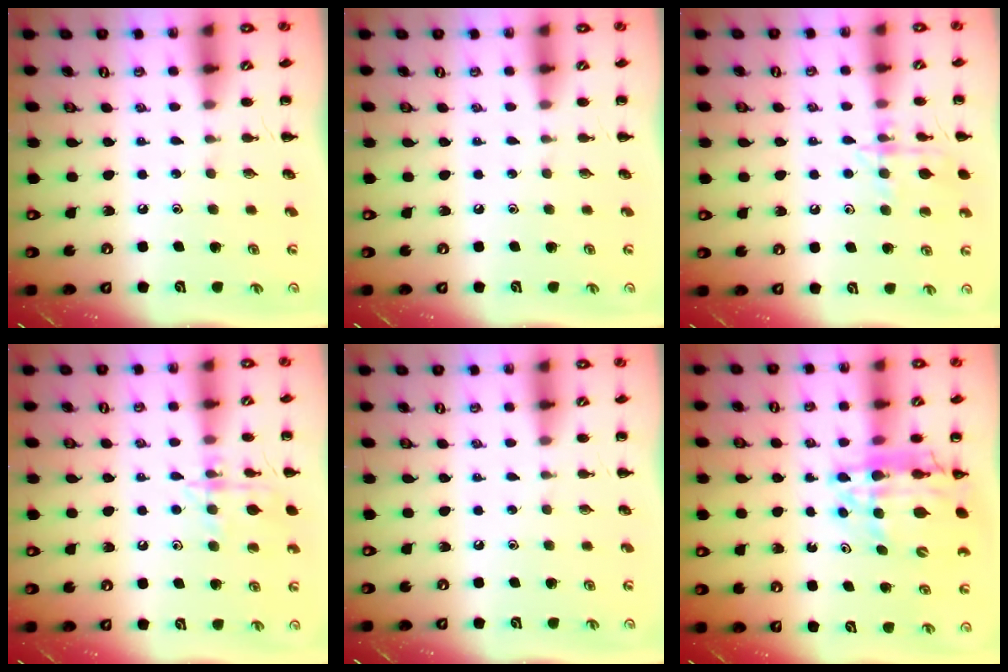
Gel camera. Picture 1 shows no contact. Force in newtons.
{"total": 0.0}
{"total": 13.1, "press": 13.0, "slide": 1.1}
{"total": 13.1, "press": 13.0, "slide": 1.1}
{"total": 0.0}
{"total": 14.0, "press": 13.4, "slide": 4.0}